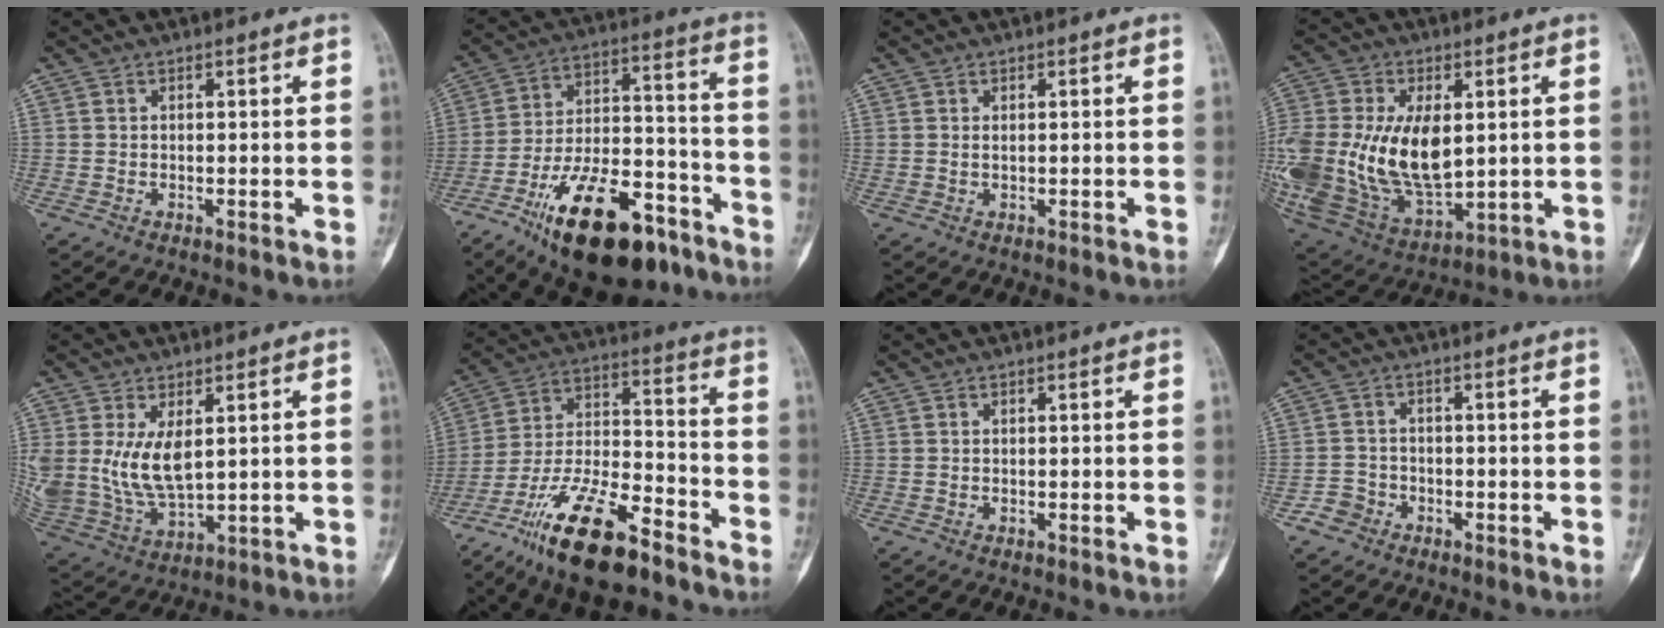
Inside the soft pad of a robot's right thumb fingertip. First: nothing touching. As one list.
[{"total": 24.0, "force": [-14.4, 10.2, 16.2], "torque": [-0.258, 0.081, -0.236]}, {"total": 0.6, "force": [0.3, 0.3, 0.4], "torque": [-0.010, 0.003, 0.007]}, {"total": 28.9, "force": [1.7, 17.4, 23.1], "torque": [-0.518, -0.008, 0.059]}, {"total": 12.6, "force": [3.0, 7.0, 10.1], "torque": [-0.200, -0.022, 0.082]}, {"total": 18.9, "force": [-12.9, 5.9, 12.5], "torque": [-0.239, 0.072, -0.231]}, {"total": 0.0}, {"total": 3.2, "force": [-1.9, 2.5, 0.2], "torque": [0.008, 0.016, -0.041]}]